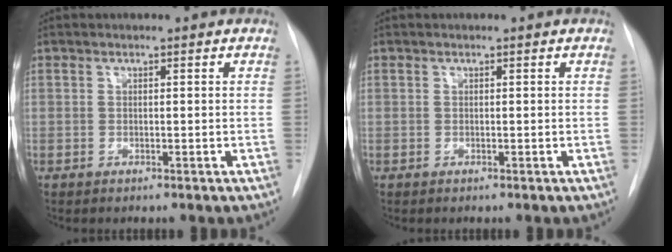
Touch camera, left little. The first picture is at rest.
{"total": 0.0}